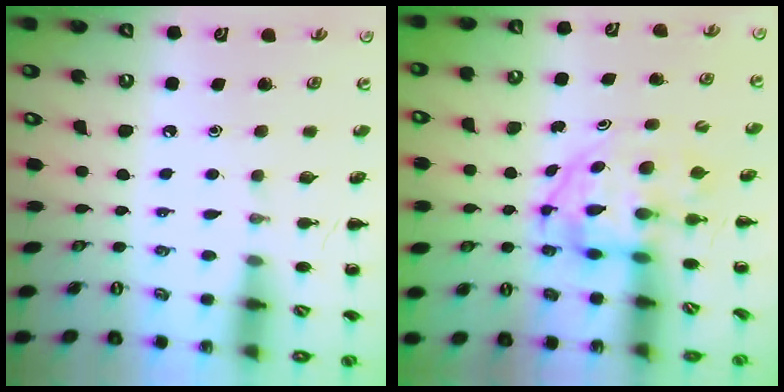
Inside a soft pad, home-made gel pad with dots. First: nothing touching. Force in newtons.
{"total": 3.4, "press": 3.3, "slide": 0.5}